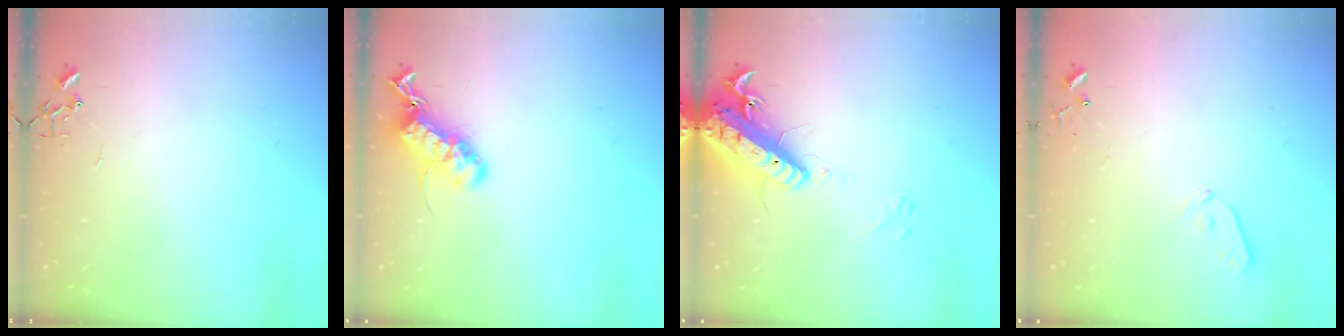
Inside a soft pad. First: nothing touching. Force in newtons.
{"total": 16.7, "press": 16.6, "slide": 1.2}
{"total": 19.0, "press": 18.7, "slide": 3.7}
{"total": 5.5, "press": 5.5, "slide": 0.5}